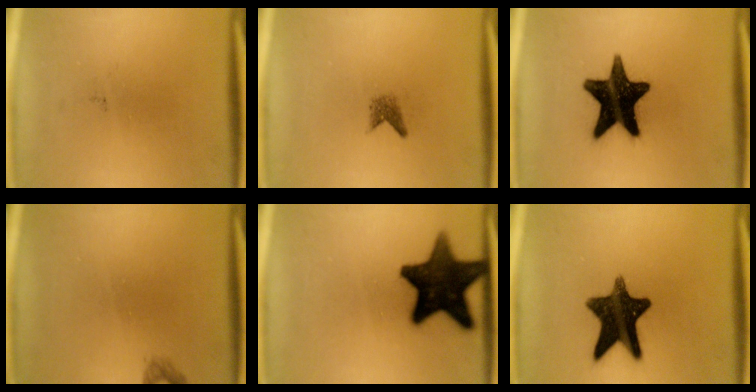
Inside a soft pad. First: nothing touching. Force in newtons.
{"total": 1.5}
{"total": 17.4}
{"total": 0.8}
{"total": 16.3}
{"total": 13.5}